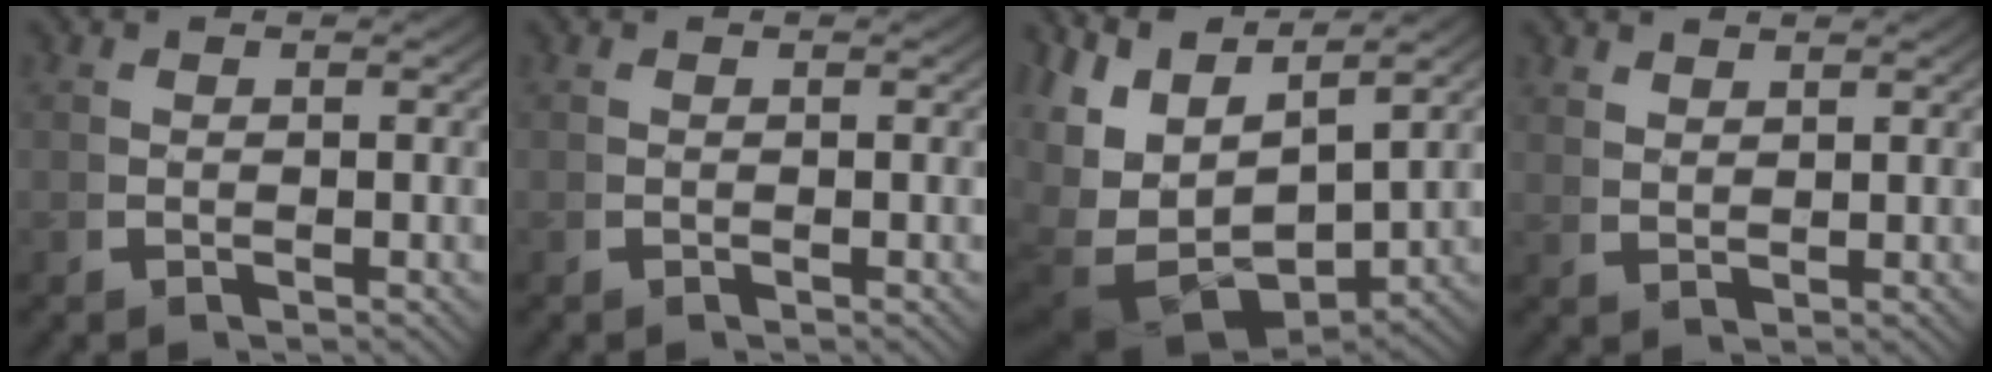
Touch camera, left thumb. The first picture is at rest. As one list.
[{"total": 0.0}, {"total": 11.1, "force": [-1.1, 7.3, 8.3], "torque": [-0.189, -0.051, 0.006]}, {"total": 1.6, "force": [1.6, -0.1, 0.1], "torque": [0.008, 0.007, 0.037]}]